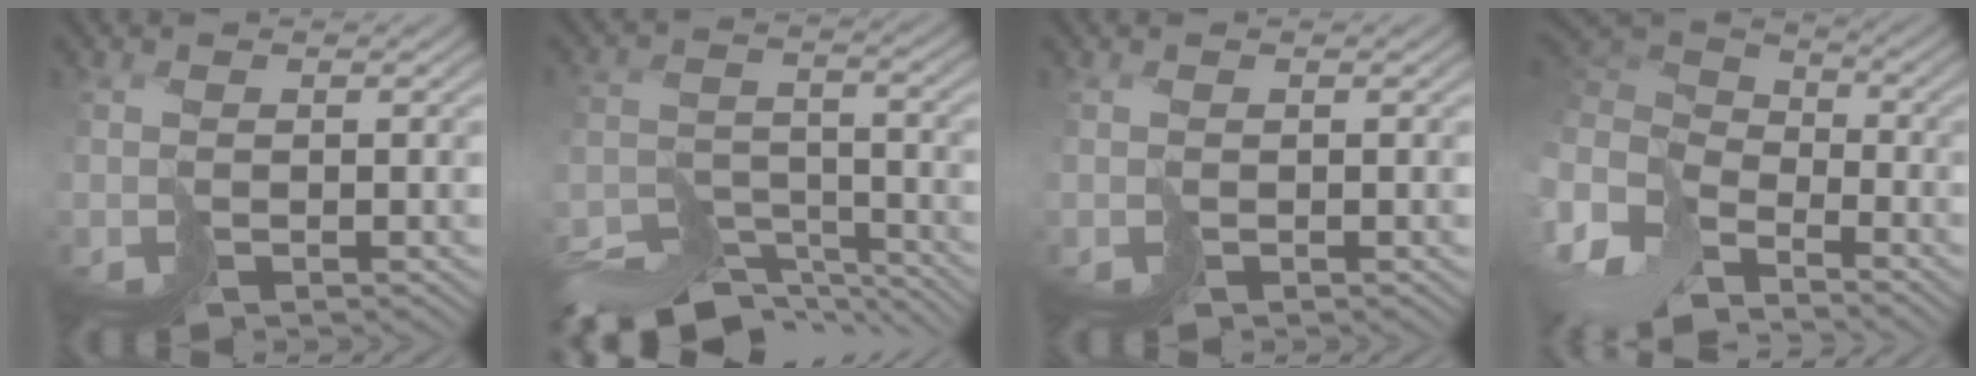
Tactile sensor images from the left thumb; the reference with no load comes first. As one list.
[{"total": 12.6, "force": [-11.6, 3.6, 3.3], "torque": [-0.068, -0.015, -0.182]}, {"total": 0.0}, {"total": 8.6, "force": [-1.6, 6.7, 5.2], "torque": [-0.154, 0.004, -0.043]}]